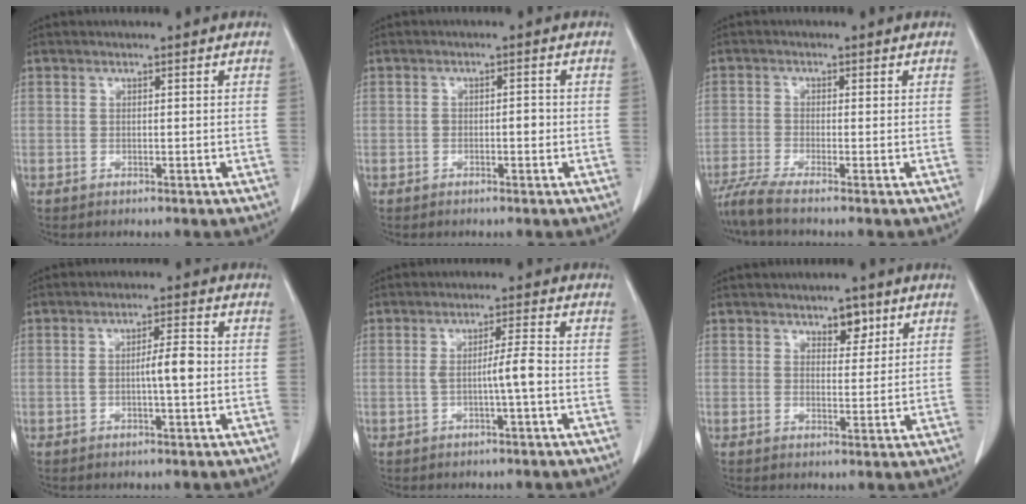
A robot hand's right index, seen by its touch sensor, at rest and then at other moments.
{"total": 1.5, "force": [-0.4, 0.7, 1.3], "torque": [-0.013, 0.007, -0.004]}
{"total": 4.2, "force": [-3.5, -0.7, 2.2], "torque": [-0.048, -0.013, -0.073]}
{"total": 4.3, "force": [-0.3, 0.6, 4.3], "torque": [-0.070, 0.010, -0.002]}
{"total": 3.7, "force": [-0.7, -0.4, 3.6], "torque": [-0.059, 0.006, -0.009]}
{"total": 3.3, "force": [2.0, 1.7, 1.9], "torque": [-0.024, 0.001, 0.033]}